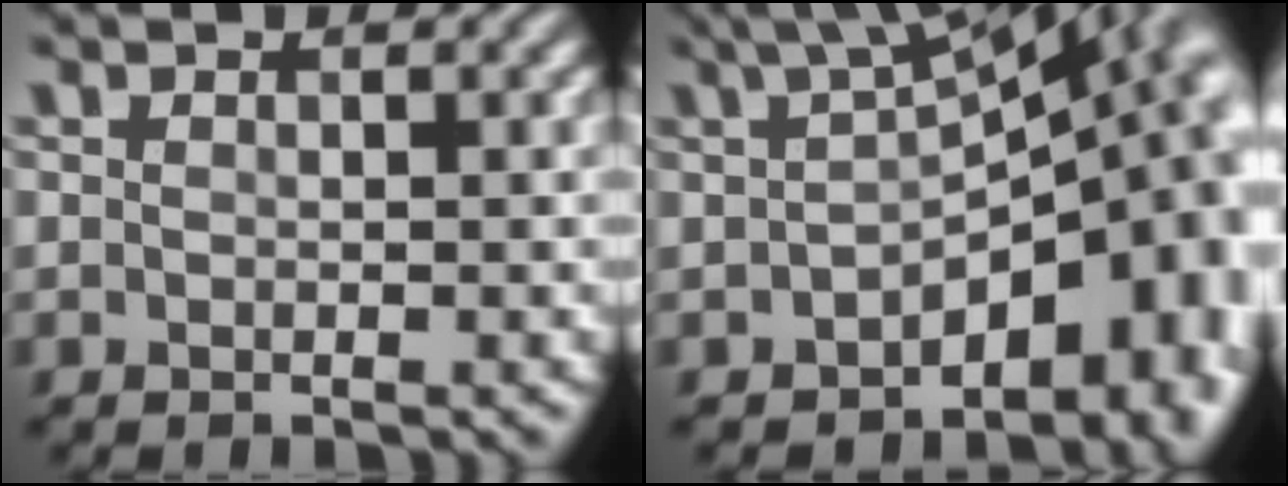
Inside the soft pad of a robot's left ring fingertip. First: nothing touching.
{"total": 15.3, "force": [-2.5, 8.2, 12.7], "torque": [-0.140, -0.012, -0.016]}